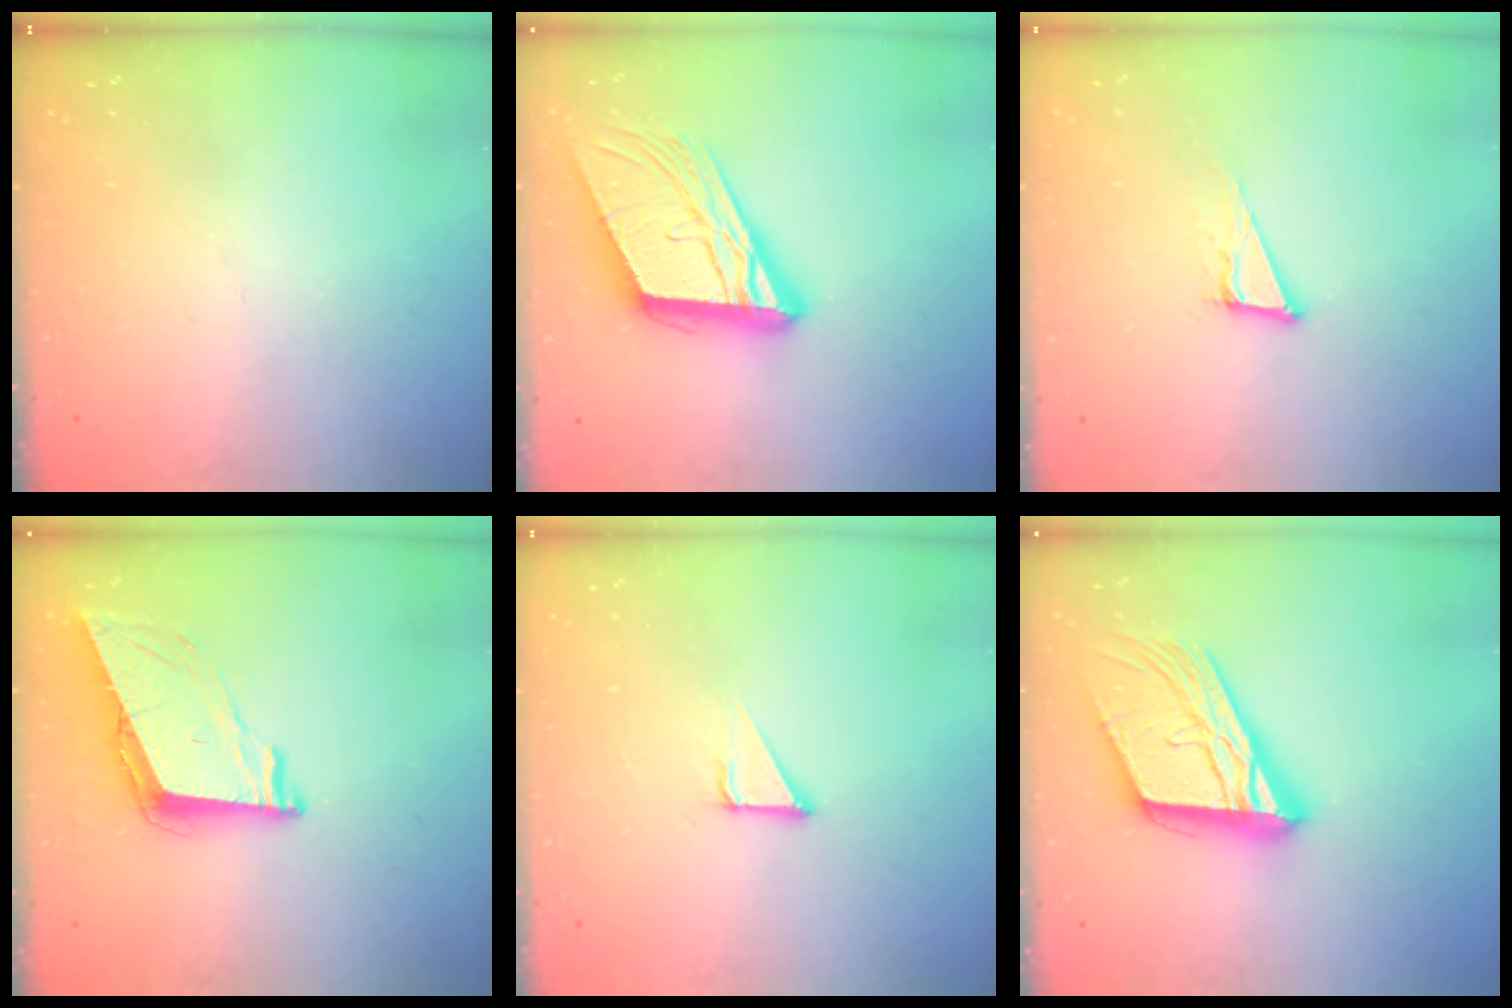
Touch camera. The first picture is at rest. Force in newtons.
{"total": 18.2, "press": 18.0, "slide": 2.7}
{"total": 8.3, "press": 7.6, "slide": 3.4}
{"total": 9.3, "press": 8.8, "slide": 3.2}
{"total": 2.1, "press": 2.1, "slide": 0.1}
{"total": 21.2, "press": 21.0, "slide": 2.9}